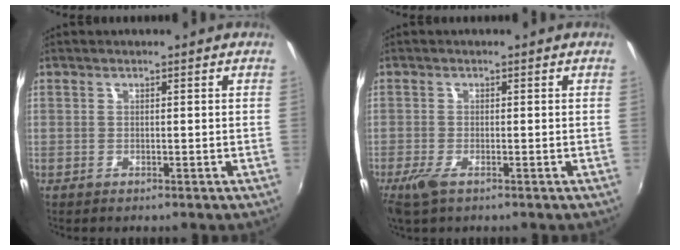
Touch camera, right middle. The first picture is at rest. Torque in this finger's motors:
{"motor_torque": [0.73, -0.66, 0.16, 0.03]}